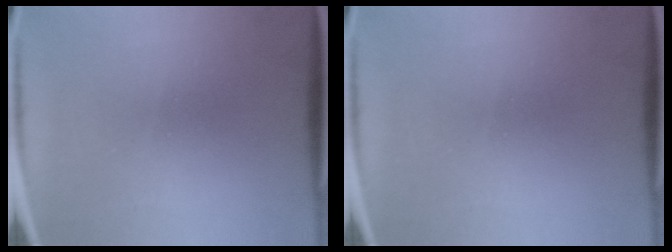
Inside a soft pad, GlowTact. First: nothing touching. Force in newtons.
{"total": 0.0}